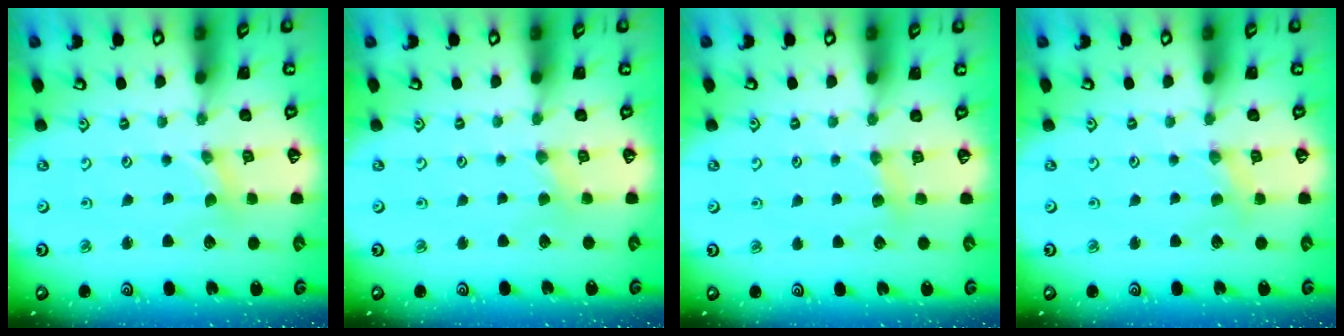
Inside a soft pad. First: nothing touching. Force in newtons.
{"total": 1.8, "press": 1.8, "slide": 0.4}
{"total": 4.6, "press": 4.6, "slide": 0.4}
{"total": 2.2, "press": 2.2, "slide": 0.4}